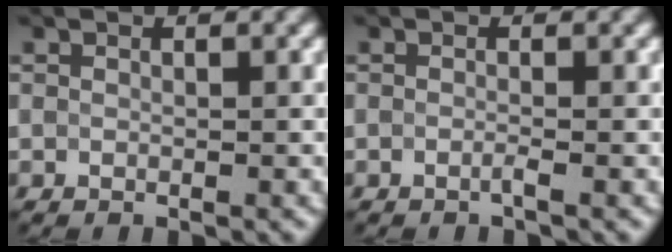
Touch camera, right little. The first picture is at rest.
{"total": 1.0, "force": [-0.9, -0.3, -0.2], "torque": [0.000, -0.004, -0.015]}